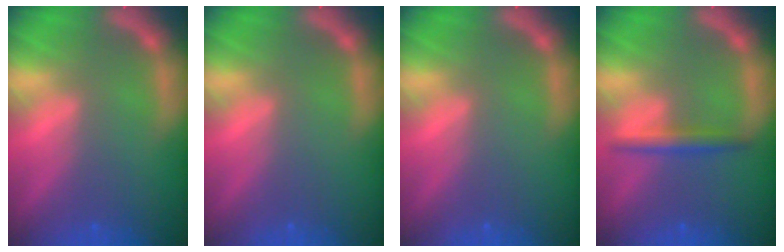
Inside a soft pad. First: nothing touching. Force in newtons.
{"total": 0.0}
{"total": 0.0}
{"total": 2.4}